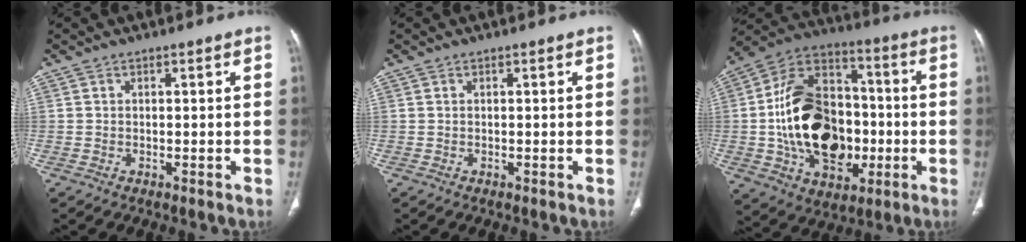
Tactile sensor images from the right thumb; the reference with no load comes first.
{"total": 0.0}
{"total": 25.8, "force": [-2.8, 17.5, 18.8], "torque": [-0.294, 0.026, -0.035]}